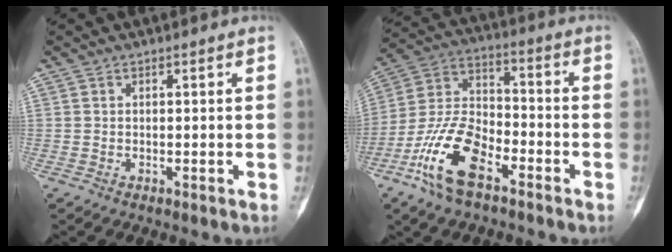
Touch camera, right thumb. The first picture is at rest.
{"total": 15.0, "force": [-7.9, 7.1, 10.6], "torque": [-0.210, 0.045, -0.158]}